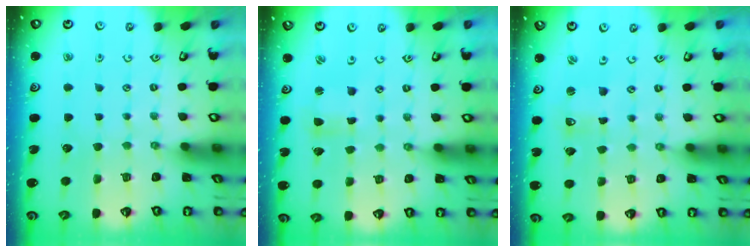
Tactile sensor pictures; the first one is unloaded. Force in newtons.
{"total": 2.2, "press": 2.2, "slide": 0.3}
{"total": 1.0, "press": 1.0, "slide": 0.2}